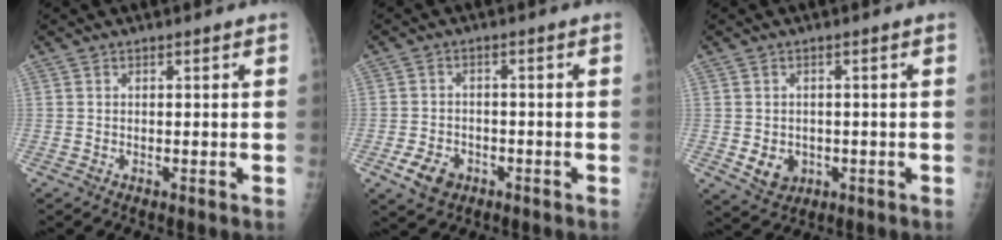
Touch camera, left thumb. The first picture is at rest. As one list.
[{"total": 5.1, "force": [-2.4, 3.6, 2.6], "torque": [-0.043, 0.010, -0.036]}, {"total": 4.3, "force": [-0.7, 3.6, 2.3], "torque": [-0.024, -0.001, 0.003]}]